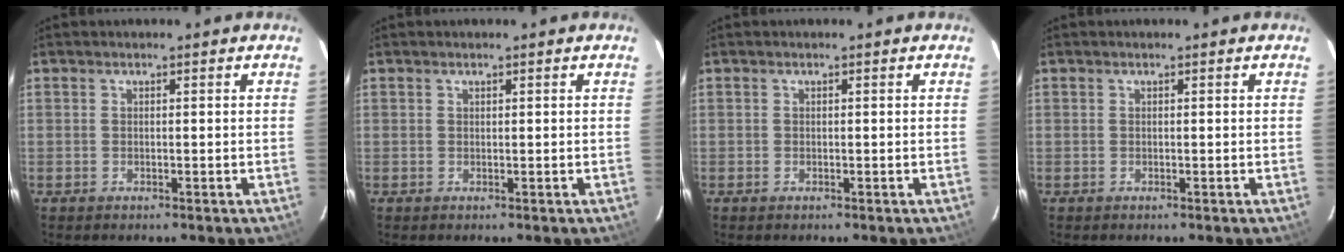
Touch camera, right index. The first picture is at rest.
{"total": 0.0}
{"total": 0.0}
{"total": 0.0}